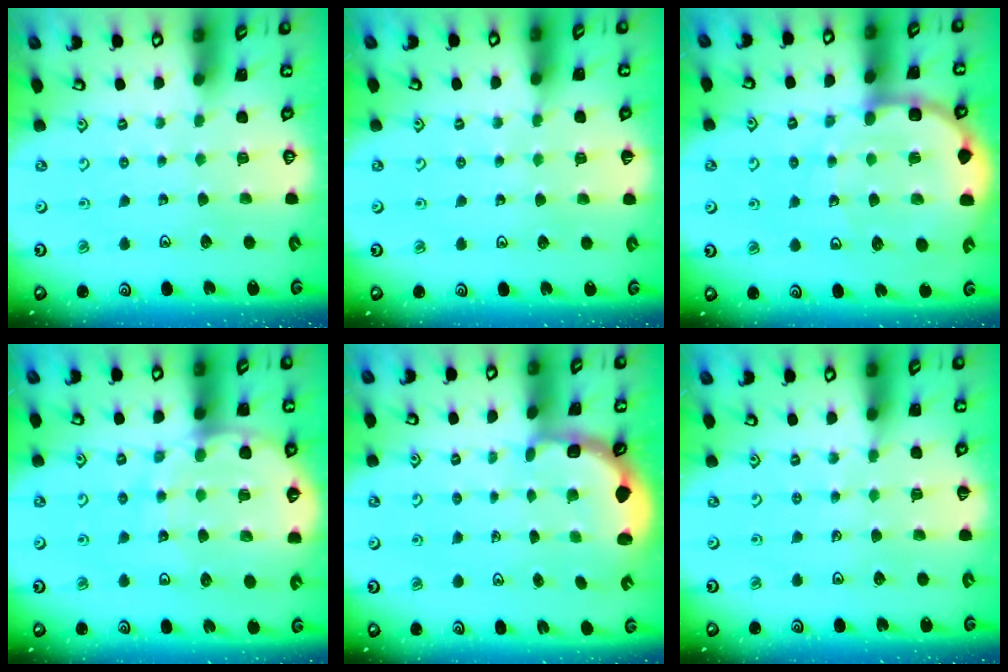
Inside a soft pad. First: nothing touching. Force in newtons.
{"total": 2.9, "press": 2.9, "slide": 0.5}
{"total": 11.8, "press": 11.6, "slide": 2.1}
{"total": 10.7, "press": 10.7, "slide": 1.0}
{"total": 2.9, "press": 1.9, "slide": 2.2}
{"total": 5.1, "press": 5.0, "slide": 0.8}